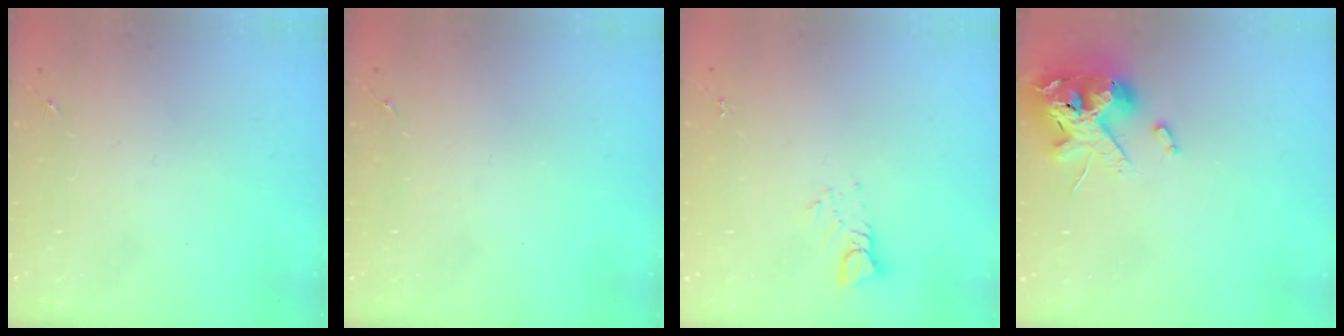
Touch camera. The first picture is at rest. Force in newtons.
{"total": 0.0}
{"total": 3.8, "press": 3.8, "slide": 0.2}
{"total": 14.4, "press": 14.3, "slide": 2.2}